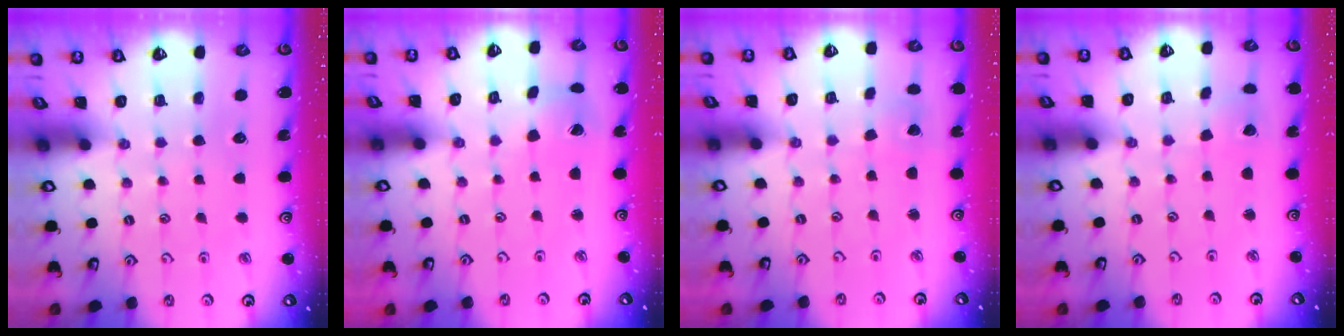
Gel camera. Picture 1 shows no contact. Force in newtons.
{"total": 2.3, "press": 2.3, "slide": 0.3}
{"total": 2.2, "press": 2.2, "slide": 0.1}
{"total": 2.0, "press": 2.0, "slide": 0.1}